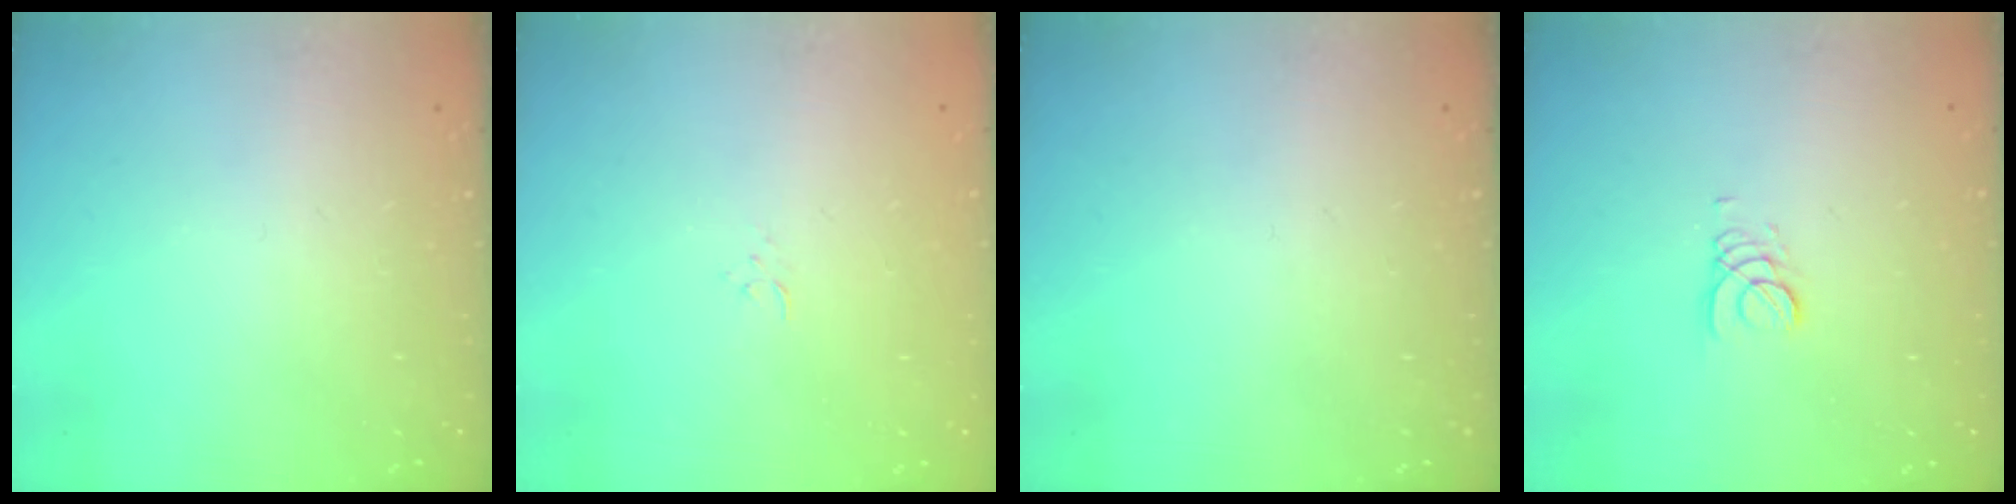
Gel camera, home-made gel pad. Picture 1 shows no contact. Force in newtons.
{"total": 2.4, "press": 2.4, "slide": 0.3}
{"total": 0.0}
{"total": 2.2, "press": 2.2, "slide": 0.3}